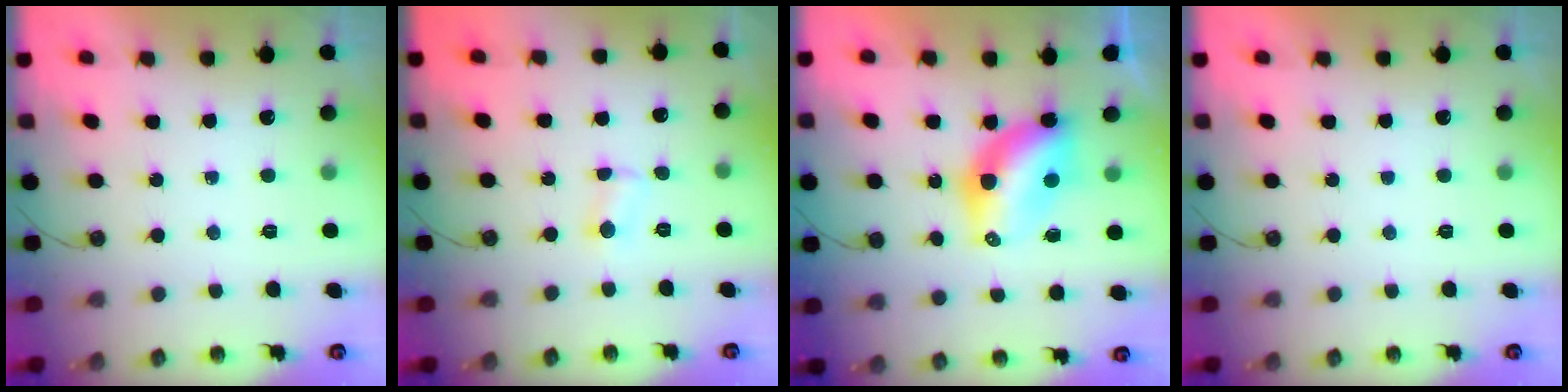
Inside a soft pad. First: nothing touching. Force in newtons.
{"total": 2.5, "press": 2.4, "slide": 0.8}
{"total": 7.2, "press": 7.2, "slide": 0.5}
{"total": 0.0}